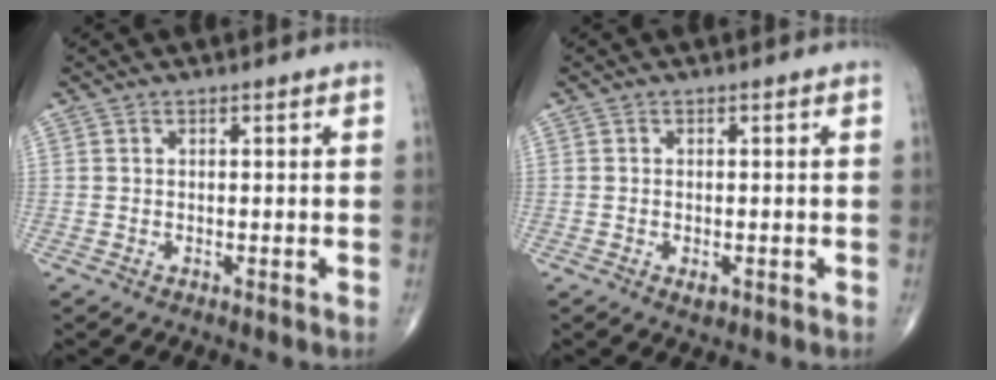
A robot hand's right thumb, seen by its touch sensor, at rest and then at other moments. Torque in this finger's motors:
{"motor_torque": [-0.16, 0.16, 0.11, 0.24, 0.02]}